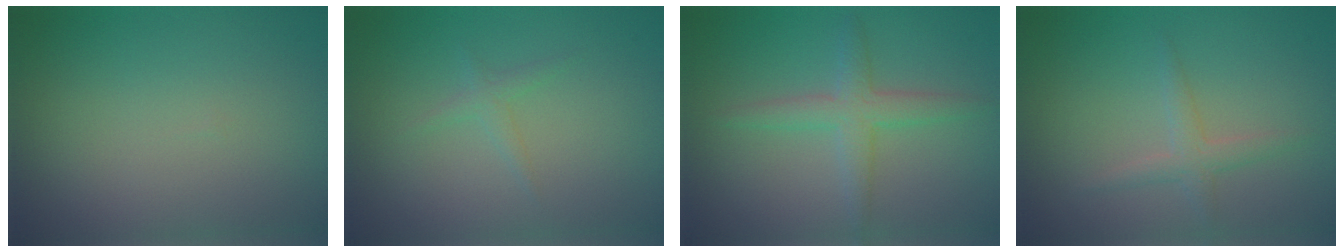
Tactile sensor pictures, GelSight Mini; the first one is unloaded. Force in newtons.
{"total": 1.0, "press": 1.0, "slide": 0.1}
{"total": 2.9, "press": 2.9, "slide": 0.1}
{"total": 1.8, "press": 1.8, "slide": 0.1}